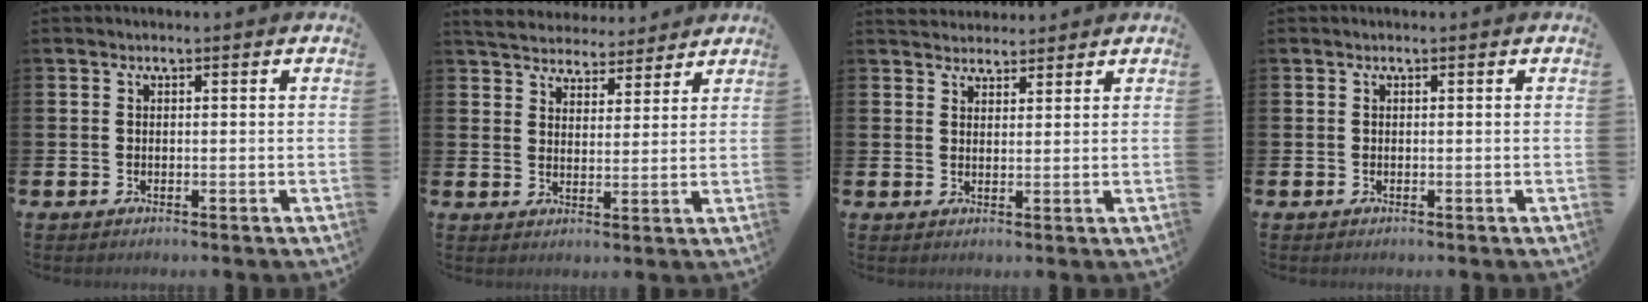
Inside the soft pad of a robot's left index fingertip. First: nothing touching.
{"total": 5.3, "force": [5.2, 1.2, 0.0], "torque": [-0.020, -0.031, 0.092]}
{"total": 3.0, "force": [2.8, 0.9, -0.1], "torque": [0.005, -0.014, 0.052]}
{"total": 0.0}